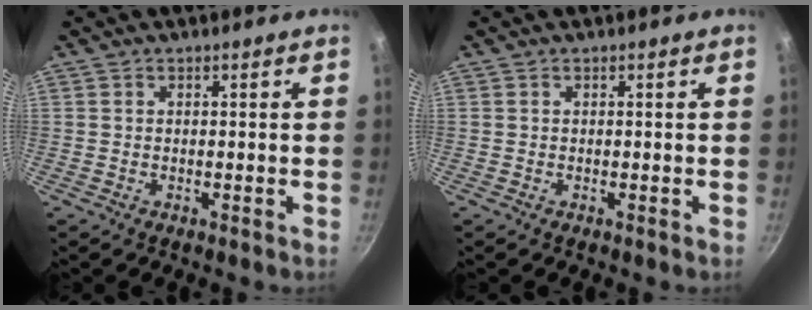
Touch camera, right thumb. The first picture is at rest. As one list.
[{"total": 0.0}]